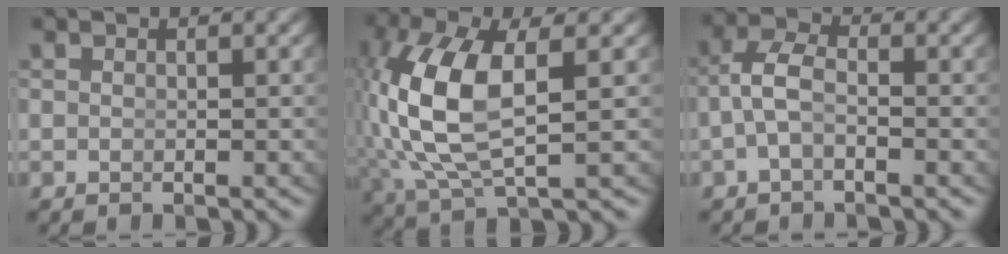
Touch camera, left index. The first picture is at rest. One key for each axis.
{"total": 8.1, "fx": 0.8, "fy": 3.6, "fz": 7.2, "tx": -0.180, "ty": -0.023, "tz": 0.037}
{"total": 2.7, "fx": -0.7, "fy": 1.4, "fz": 2.2, "tx": -0.049, "ty": -0.008, "tz": -0.011}